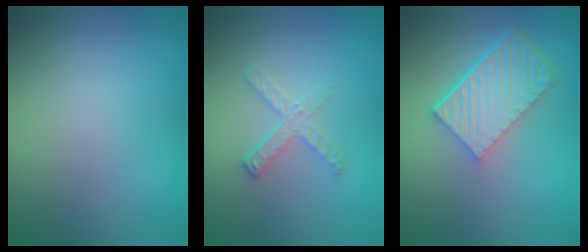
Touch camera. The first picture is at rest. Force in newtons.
{"total": 2.0, "press": 2.0, "slide": 0.2}
{"total": 6.1, "press": 4.3, "slide": 4.3}